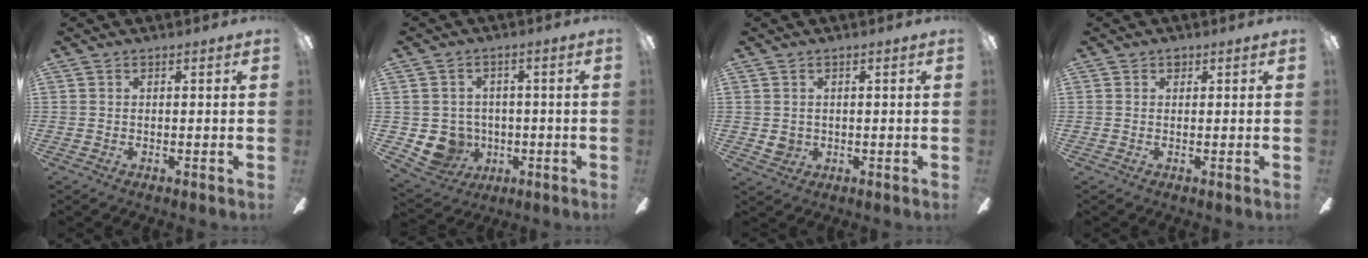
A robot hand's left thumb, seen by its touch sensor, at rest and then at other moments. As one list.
[{"total": 8.1, "force": [-1.2, 7.7, 2.1], "torque": [-0.062, 0.002, -0.016]}, {"total": 2.8, "force": [0.4, 2.6, 1.0], "torque": [-0.014, 0.001, 0.007]}, {"total": 1.0, "force": [0.6, 0.7, 0.5], "torque": [-0.003, 0.000, 0.009]}]